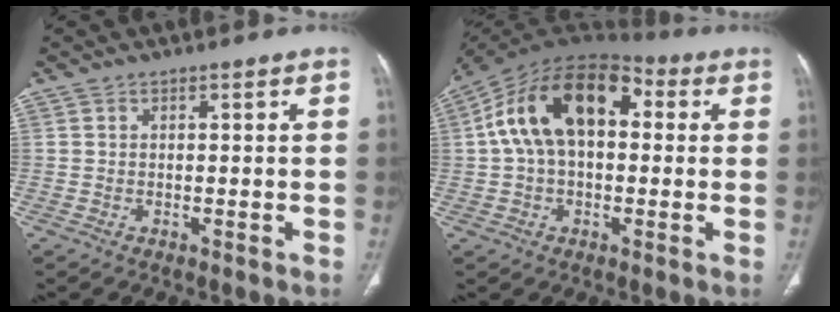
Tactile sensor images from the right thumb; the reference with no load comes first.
{"total": 17.8, "force": [3.2, 10.7, 13.9], "torque": [-0.235, 0.046, 0.044]}